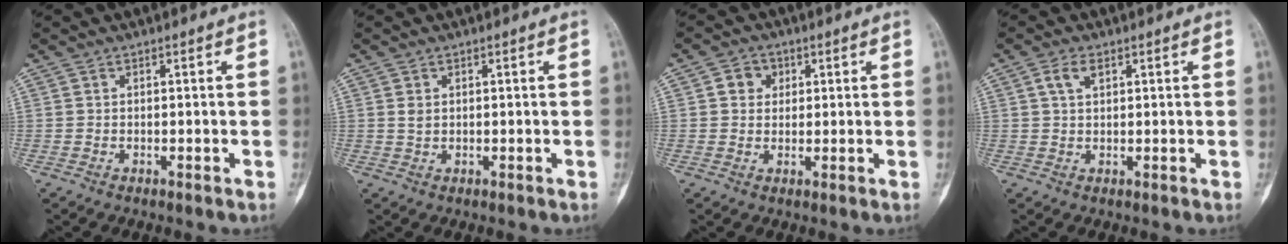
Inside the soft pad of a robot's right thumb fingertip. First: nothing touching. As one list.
[{"total": 1.3, "force": [0.4, 0.9, 0.8], "torque": [-0.012, 0.000, 0.011]}, {"total": 4.3, "force": [1.1, 3.8, 1.7], "torque": [0.000, 0.003, 0.012]}, {"total": 3.0, "force": [1.3, 1.6, 2.2], "torque": [-0.041, 0.004, 0.026]}]